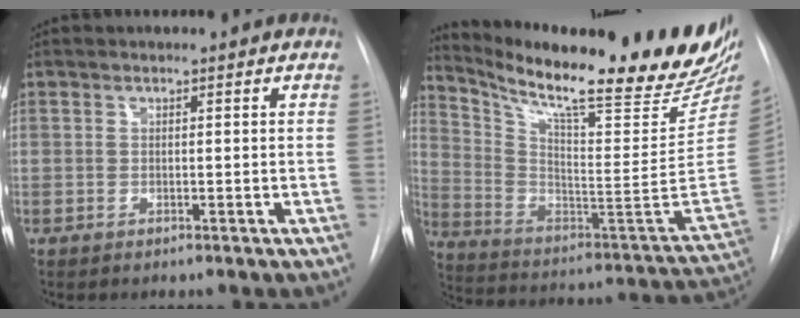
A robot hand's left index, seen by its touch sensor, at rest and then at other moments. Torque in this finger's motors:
{"motor_torque": [0.22, -0.67, 0.25, 0.10]}